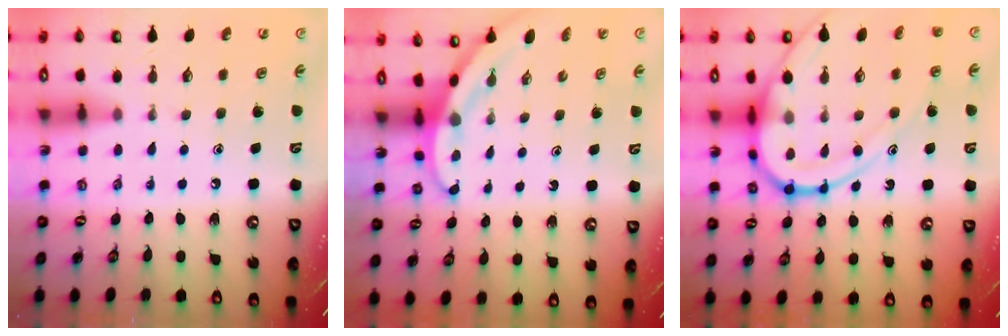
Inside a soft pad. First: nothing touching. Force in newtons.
{"total": 3.3, "press": 3.3, "slide": 0.1}
{"total": 15.9, "press": 15.8, "slide": 1.6}